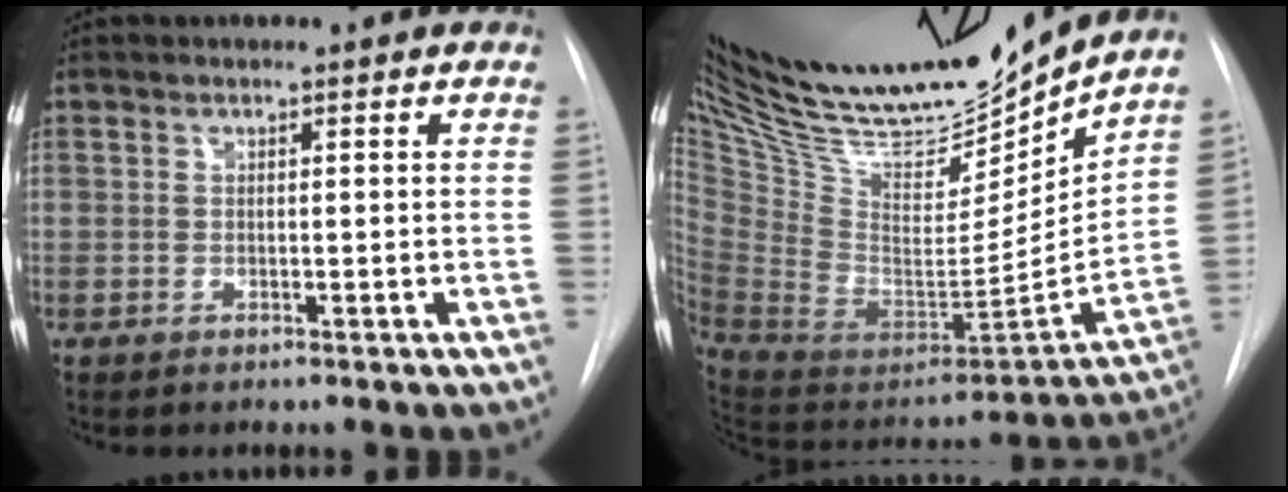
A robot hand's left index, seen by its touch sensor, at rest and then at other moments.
{"total": 32.0, "force": [27.9, 6.6, 14.3], "torque": [-0.278, -0.054, 0.453]}